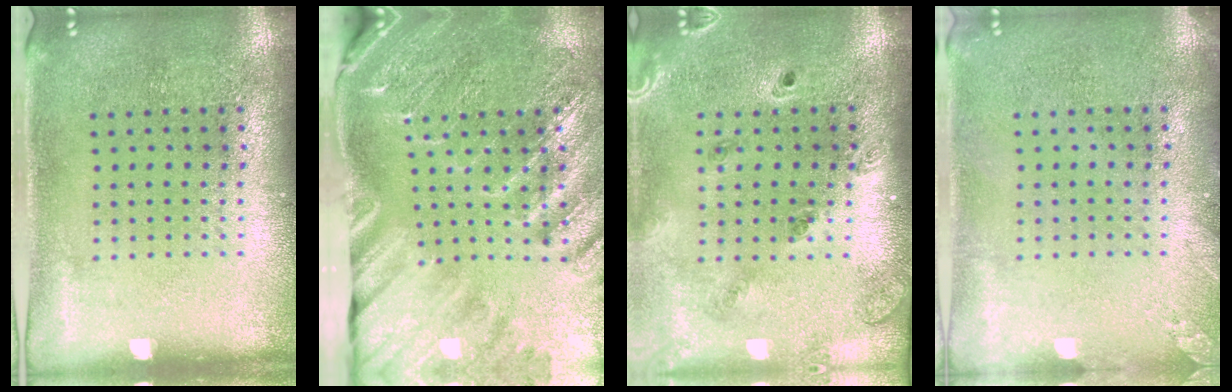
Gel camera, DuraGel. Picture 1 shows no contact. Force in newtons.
{"total": 3.1, "press": 3.0, "slide": 0.7}
{"total": 1.3, "press": 1.3, "slide": 0.2}
{"total": 1.0, "press": 1.0, "slide": 0.1}